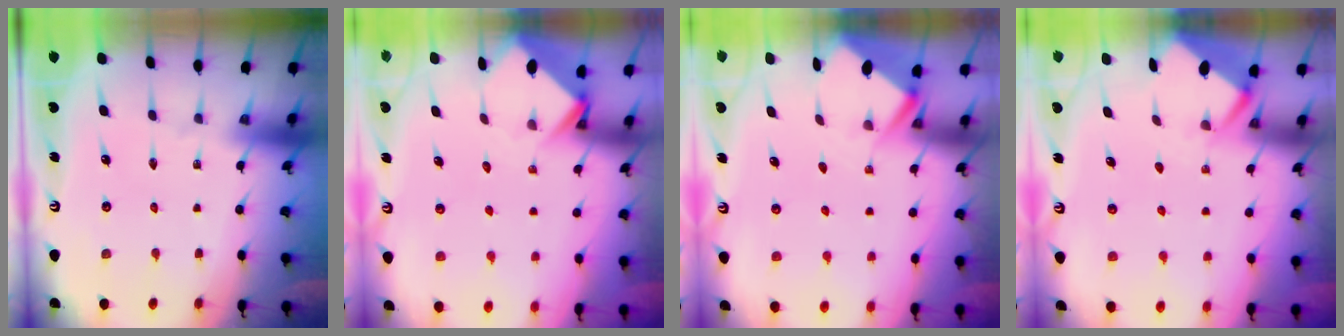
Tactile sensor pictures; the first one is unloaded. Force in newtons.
{"total": 3.8, "press": 3.8, "slide": 0.3}
{"total": 3.0, "press": 2.9, "slide": 0.4}
{"total": 2.7, "press": 2.7, "slide": 0.4}